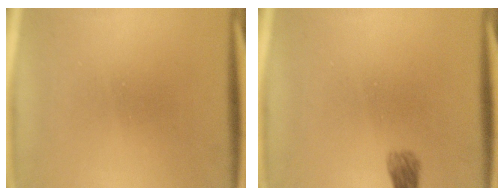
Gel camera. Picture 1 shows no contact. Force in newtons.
{"total": 2.3}